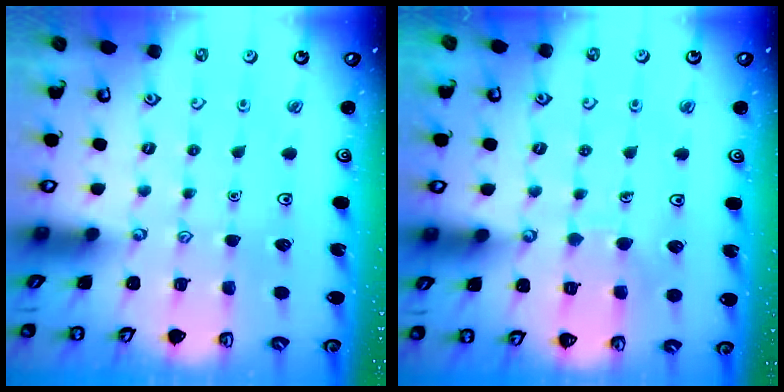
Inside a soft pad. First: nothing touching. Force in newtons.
{"total": 5.1, "press": 5.1, "slide": 0.5}